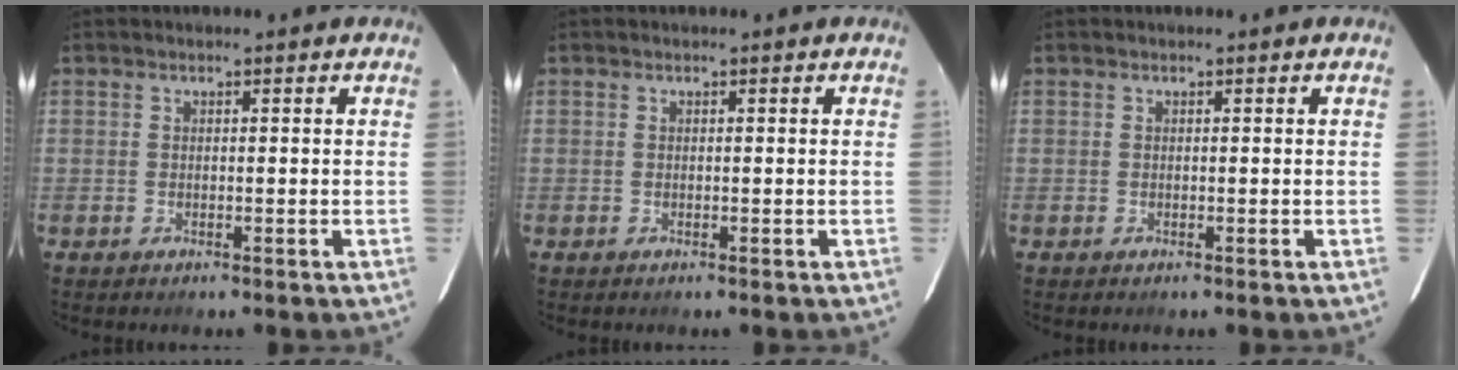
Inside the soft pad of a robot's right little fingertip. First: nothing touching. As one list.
[{"total": 0.0}, {"total": 0.0}]